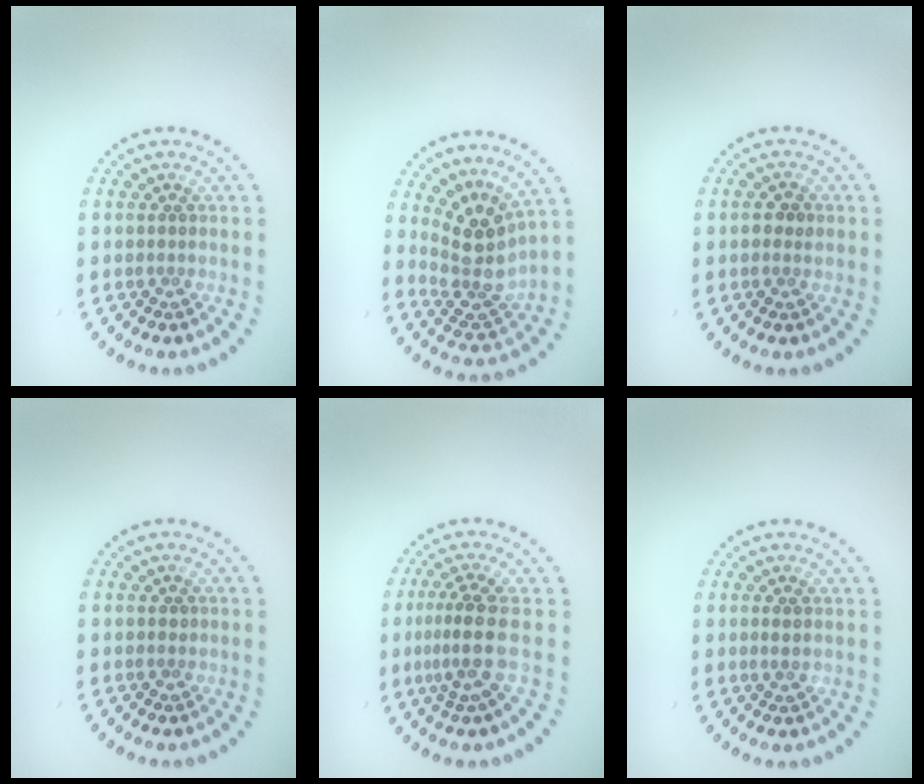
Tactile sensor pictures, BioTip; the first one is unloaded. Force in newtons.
{"total": 4.1, "press": 3.1, "slide": 2.7}
{"total": 1.5, "press": 1.5, "slide": 0.1}
{"total": 0.7, "press": 0.7, "slide": 0.1}
{"total": 3.2, "press": 2.4, "slide": 2.1}
{"total": 0.7, "press": 0.6, "slide": 0.2}